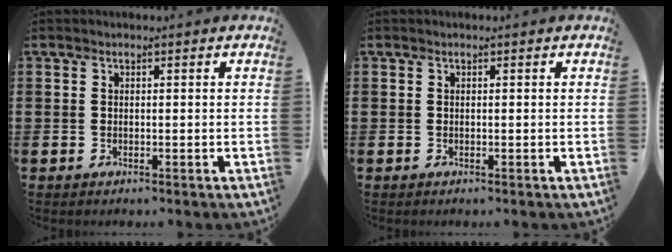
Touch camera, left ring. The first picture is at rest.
{"total": 0.0}